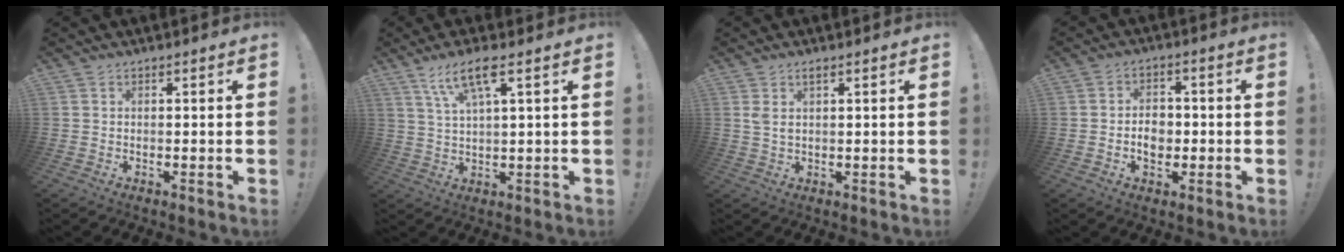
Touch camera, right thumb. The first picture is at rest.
{"total": 8.8, "force": [4.5, 1.8, 7.4], "torque": [-0.144, -0.006, 0.080]}
{"total": 2.5, "force": [1.2, 1.0, 1.9], "torque": [-0.041, 0.003, 0.022]}
{"total": 6.3, "force": [-0.8, 5.1, 3.5], "torque": [-0.050, 0.007, -0.016]}